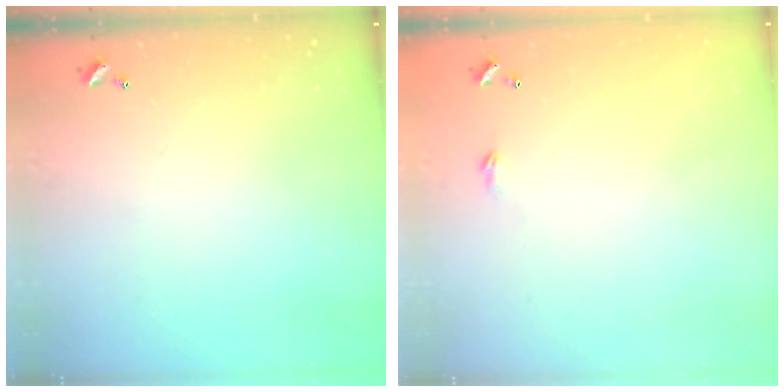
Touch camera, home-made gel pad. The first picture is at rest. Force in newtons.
{"total": 2.2, "press": 2.2, "slide": 0.4}